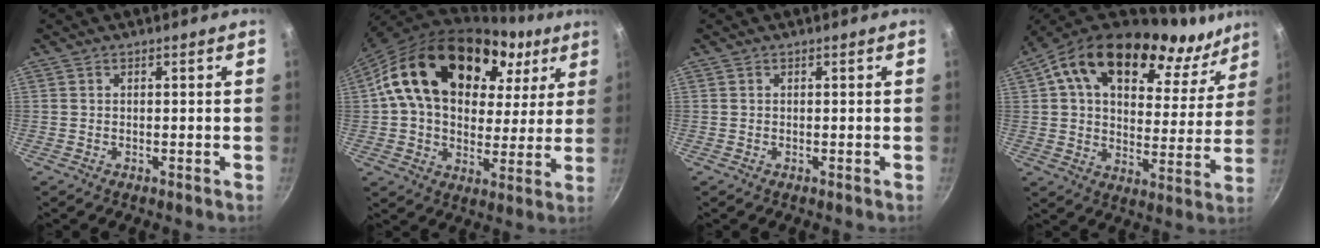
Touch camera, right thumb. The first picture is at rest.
{"total": 26.7, "force": [9.6, 17.6, 17.6], "torque": [-0.287, 0.006, 0.151]}
{"total": 0.0}
{"total": 28.2, "force": [16.7, 14.9, 17.2], "torque": [-0.253, -0.014, 0.267]}